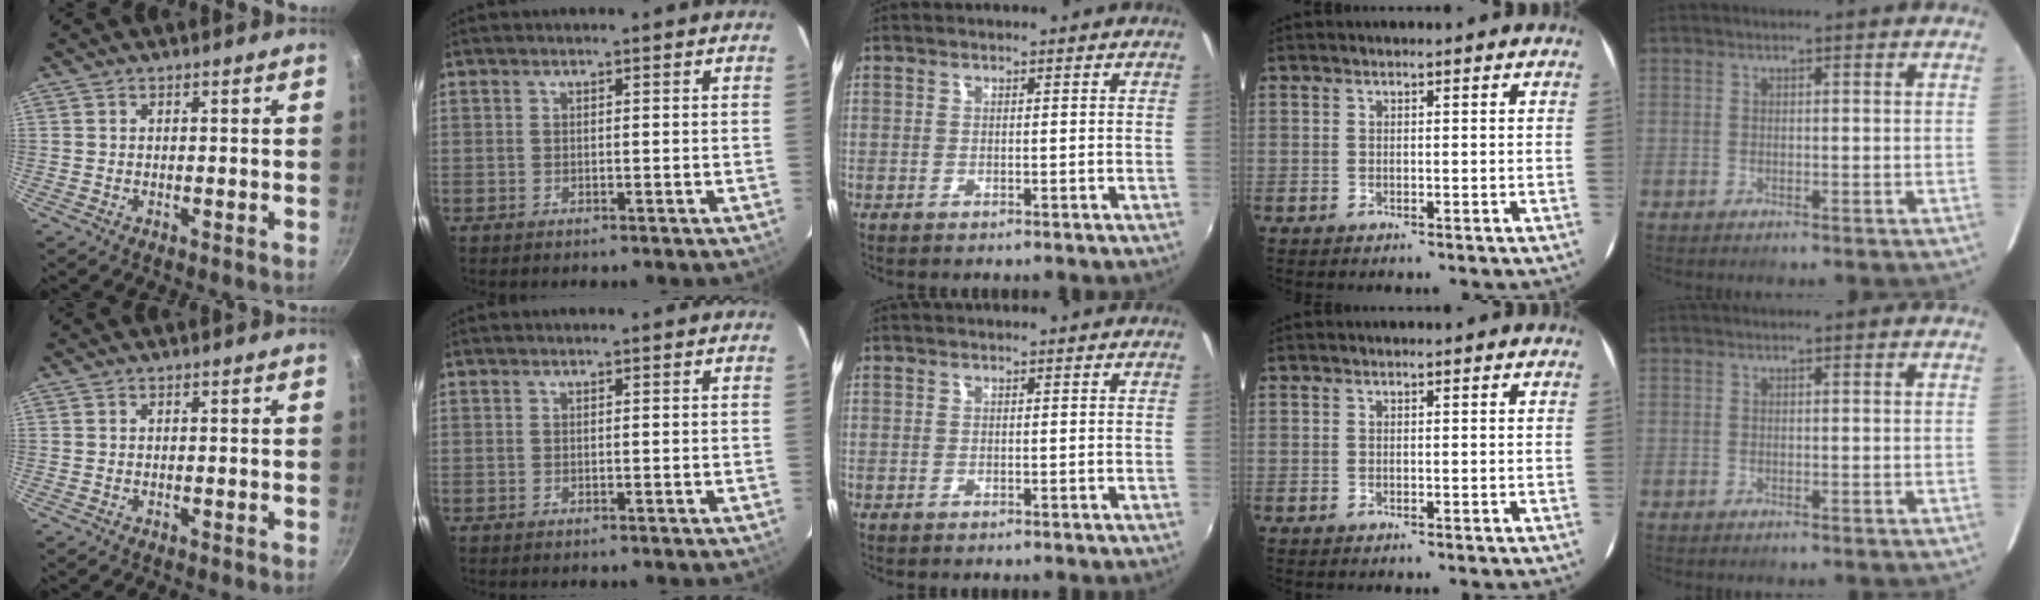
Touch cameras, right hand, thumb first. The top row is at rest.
{}